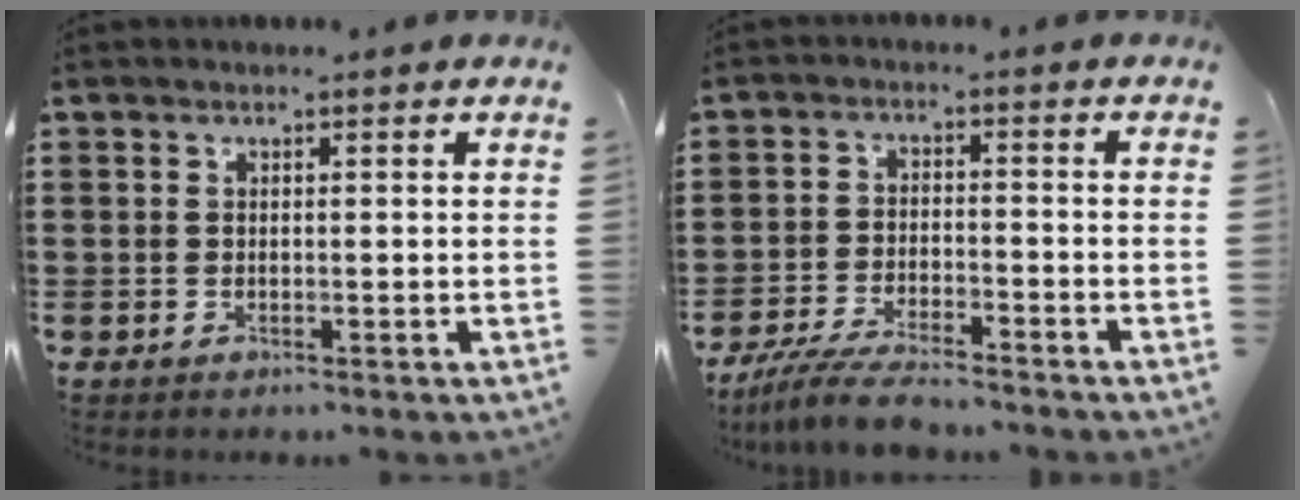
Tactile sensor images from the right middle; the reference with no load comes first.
{"total": 6.0, "force": [-5.5, 0.5, 2.5], "torque": [-0.059, -0.008, -0.105]}